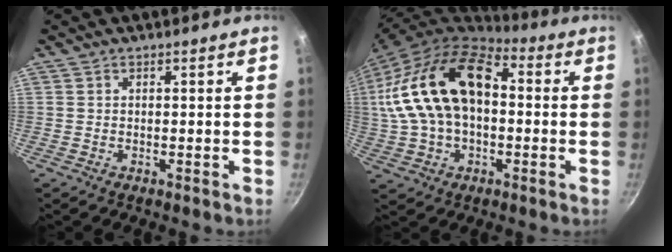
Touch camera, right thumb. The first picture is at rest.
{"total": 22.8, "force": [1.7, 14.3, 17.6], "torque": [-0.338, 0.043, 0.023]}